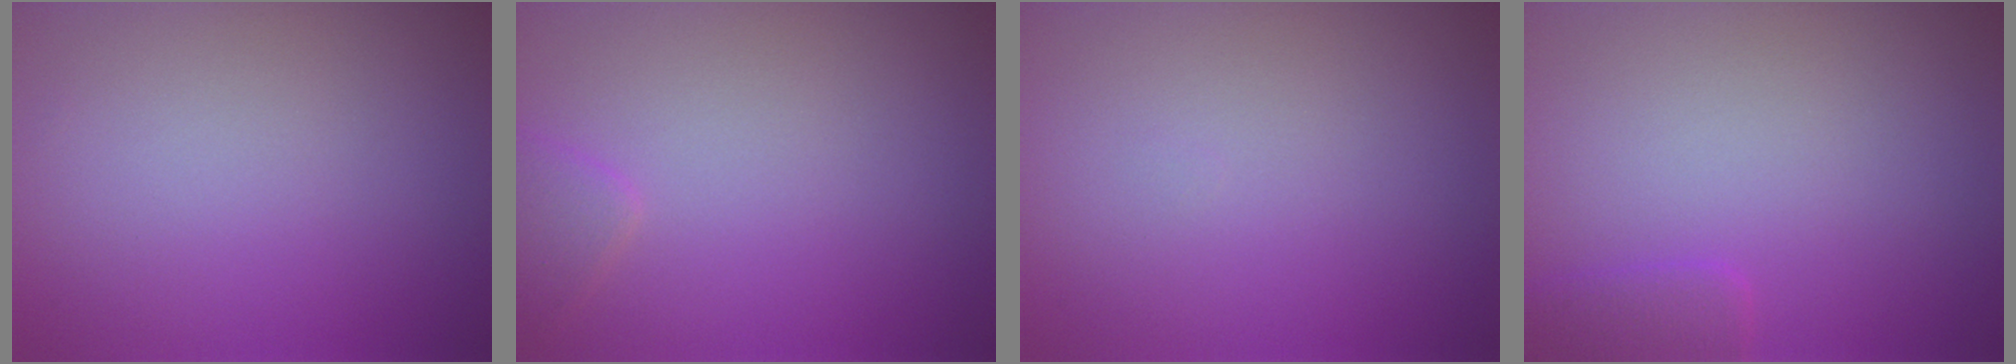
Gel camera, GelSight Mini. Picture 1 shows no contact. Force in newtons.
{"total": 1.4, "press": 1.4, "slide": 0.1}
{"total": 0.0}
{"total": 1.6, "press": 1.6, "slide": 0.1}